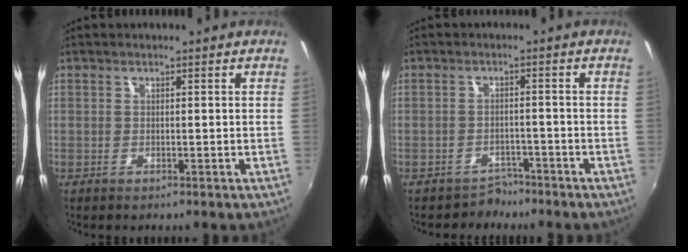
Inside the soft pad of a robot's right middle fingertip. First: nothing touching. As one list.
[{"total": 3.1, "force": [-2.6, 1.8, -0.4], "torque": [0.002, 0.006, -0.041]}]